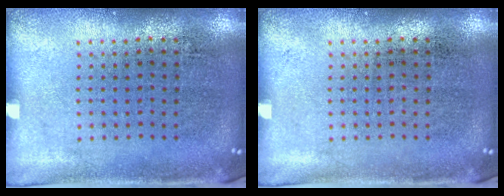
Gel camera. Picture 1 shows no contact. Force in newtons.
{"total": 0.0}